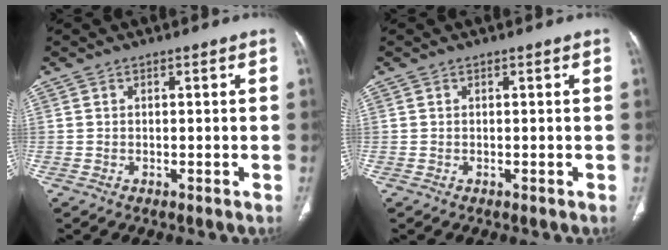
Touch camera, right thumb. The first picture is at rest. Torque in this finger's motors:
{"motor_torque": [0.00, 0.00, 0.00, 0.03, 0.01]}